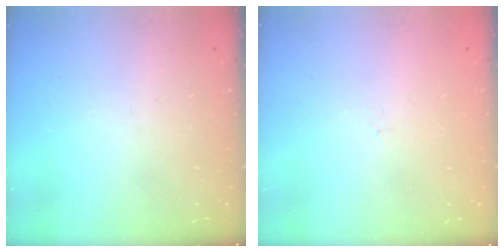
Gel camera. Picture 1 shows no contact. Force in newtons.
{"total": 0.0}